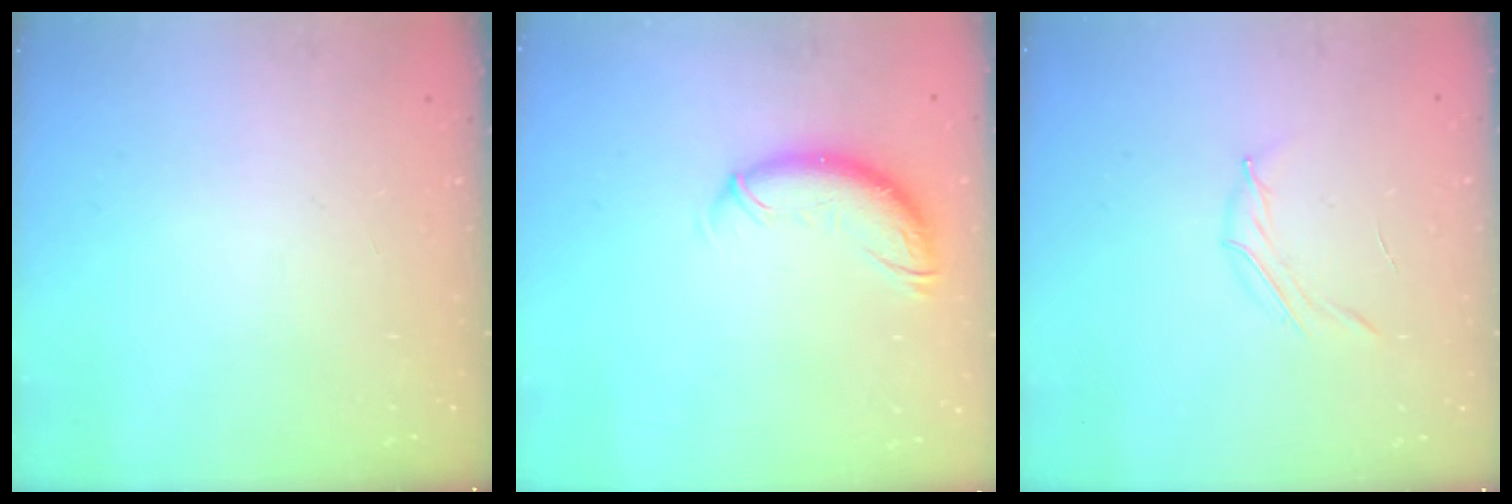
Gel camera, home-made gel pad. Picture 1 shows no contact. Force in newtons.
{"total": 10.3, "press": 10.3, "slide": 1.2}
{"total": 4.2, "press": 4.0, "slide": 1.2}